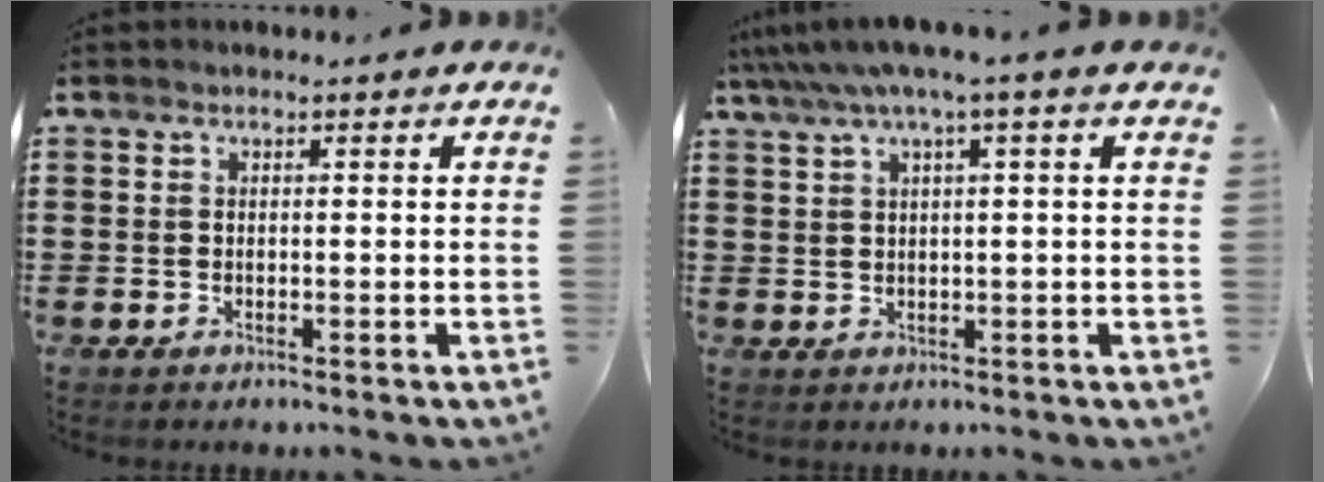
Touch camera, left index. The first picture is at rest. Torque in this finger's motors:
{"motor_torque": [2.14, 0.00, 1.01, 0.21]}